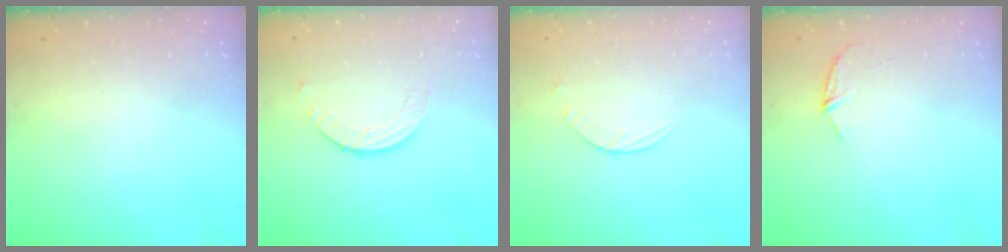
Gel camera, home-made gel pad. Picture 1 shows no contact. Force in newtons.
{"total": 3.2, "press": 3.2, "slide": 0.3}
{"total": 2.5, "press": 2.4, "slide": 0.3}
{"total": 4.9, "press": 4.9, "slide": 0.6}